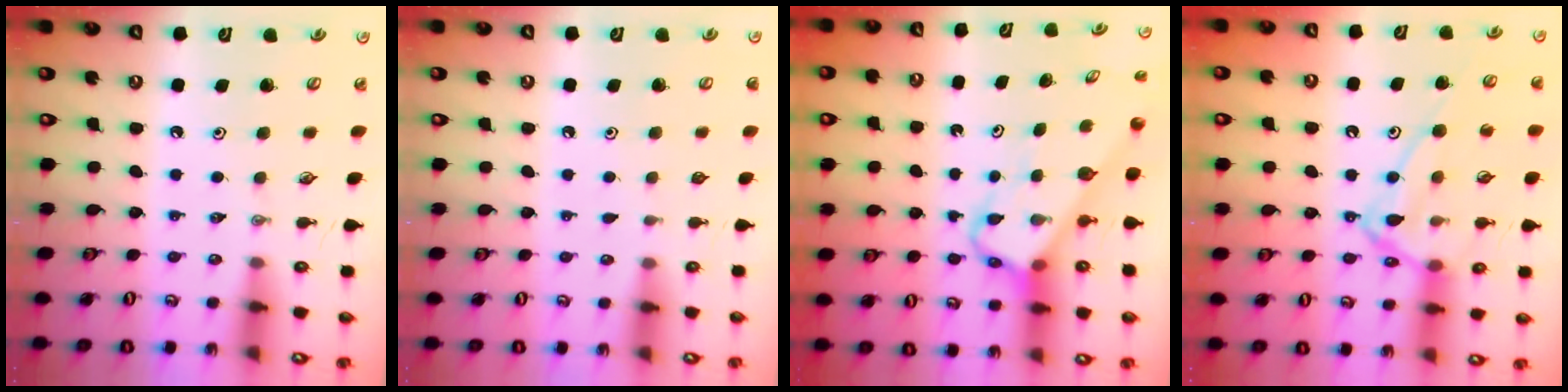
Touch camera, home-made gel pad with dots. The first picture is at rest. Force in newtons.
{"total": 0.8, "press": 0.8, "slide": 0.1}
{"total": 4.2, "press": 4.2, "slide": 0.3}
{"total": 15.6, "press": 15.5, "slide": 1.4}